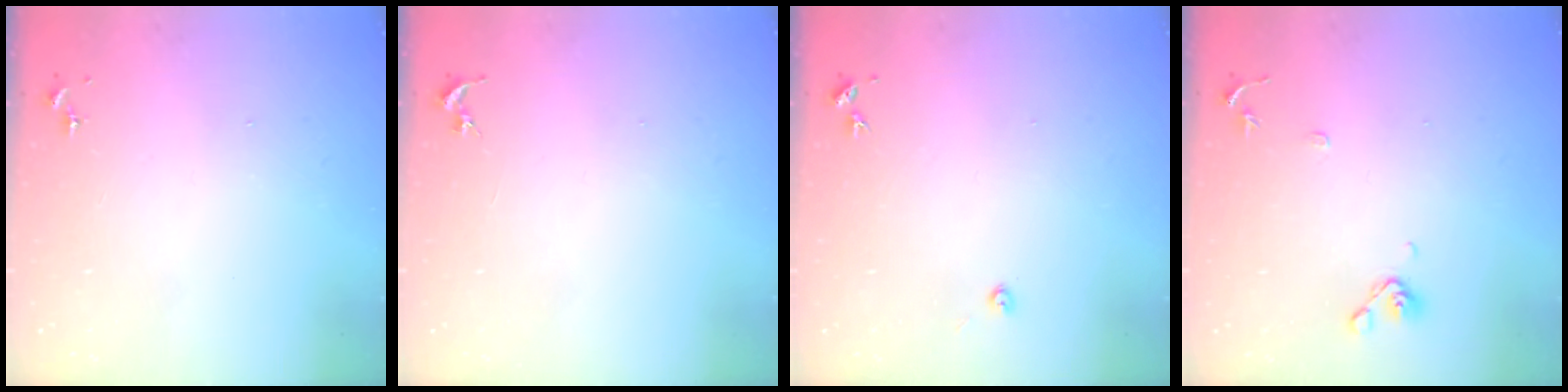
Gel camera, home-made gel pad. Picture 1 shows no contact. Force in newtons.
{"total": 0.0}
{"total": 2.2, "press": 2.2, "slide": 0.3}
{"total": 8.9, "press": 8.7, "slide": 1.9}